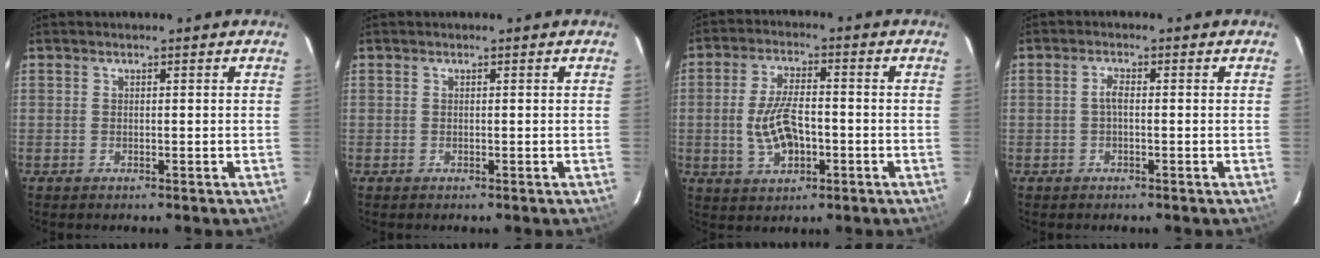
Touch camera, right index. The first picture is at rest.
{"total": 0.0}
{"total": 8.8, "force": [-1.8, 4.3, 7.5], "torque": [-0.155, 0.001, -0.027]}
{"total": 1.6, "force": [-0.3, 0.6, 1.4], "torque": [-0.030, 0.007, -0.007]}